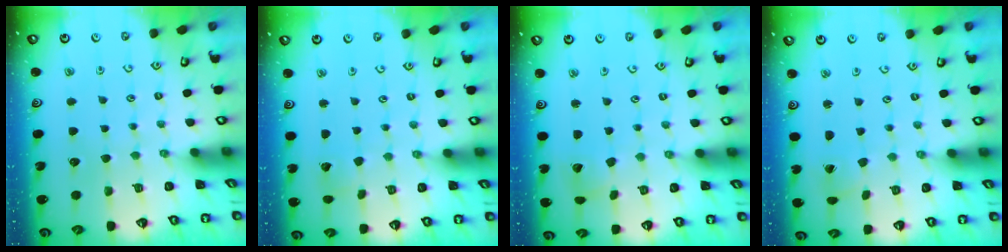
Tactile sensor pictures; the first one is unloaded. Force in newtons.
{"total": 1.4, "press": 1.4, "slide": 0.1}
{"total": 4.0, "press": 3.9, "slide": 0.5}
{"total": 0.8, "press": 0.8, "slide": 0.1}